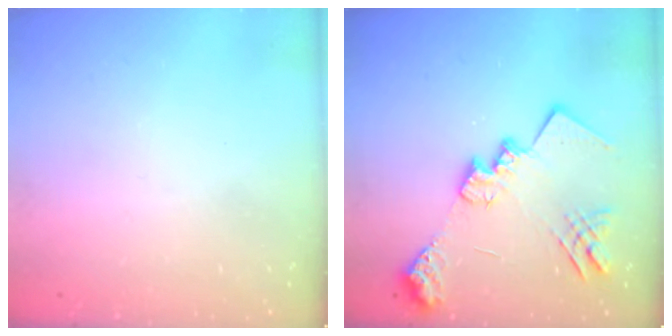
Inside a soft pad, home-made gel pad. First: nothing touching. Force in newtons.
{"total": 18.4, "press": 18.4, "slide": 1.6}